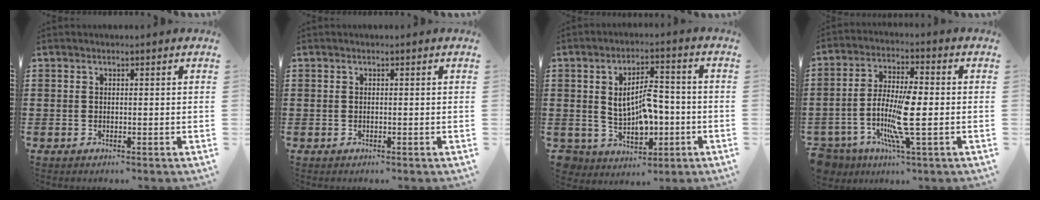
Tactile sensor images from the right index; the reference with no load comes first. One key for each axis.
{"total": 0.0}
{"total": 8.7, "fx": -0.5, "fy": 5.4, "fz": 6.7, "tx": -0.118, "ty": 0.009, "tz": -0.009}
{"total": 9.6, "fx": -3.3, "fy": 3.3, "fz": 8.3, "tx": -0.172, "ty": -0.004, "tz": -0.060}